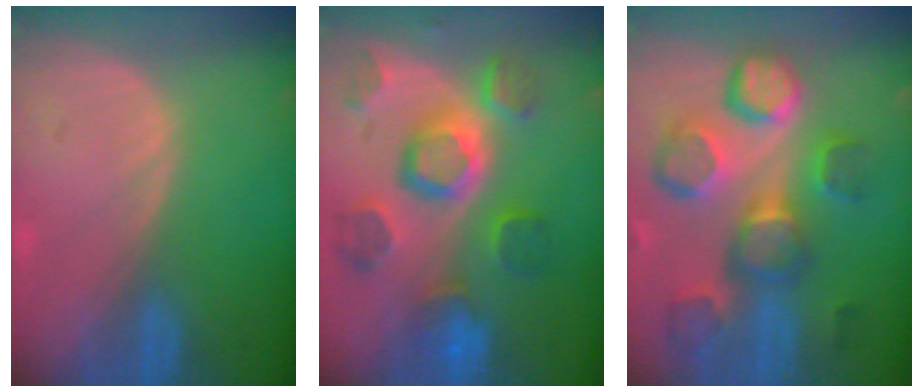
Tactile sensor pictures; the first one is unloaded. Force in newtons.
{"total": 11.3, "press": 10.0, "slide": 5.3}
{"total": 12.5, "press": 11.1, "slide": 5.7}